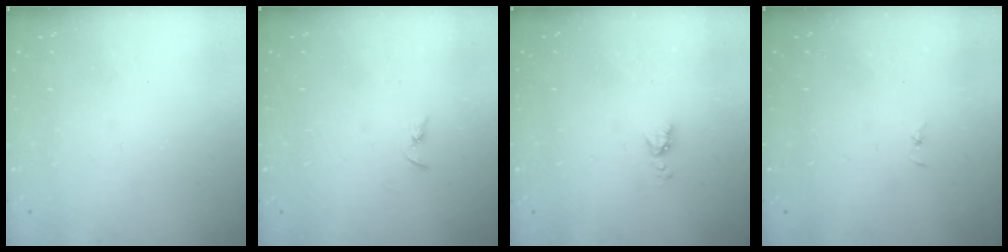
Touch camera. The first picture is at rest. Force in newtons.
{"total": 2.2, "press": 2.2, "slide": 0.2}
{"total": 5.6, "press": 5.5, "slide": 0.8}
{"total": 0.7, "press": 0.7, "slide": 0.1}